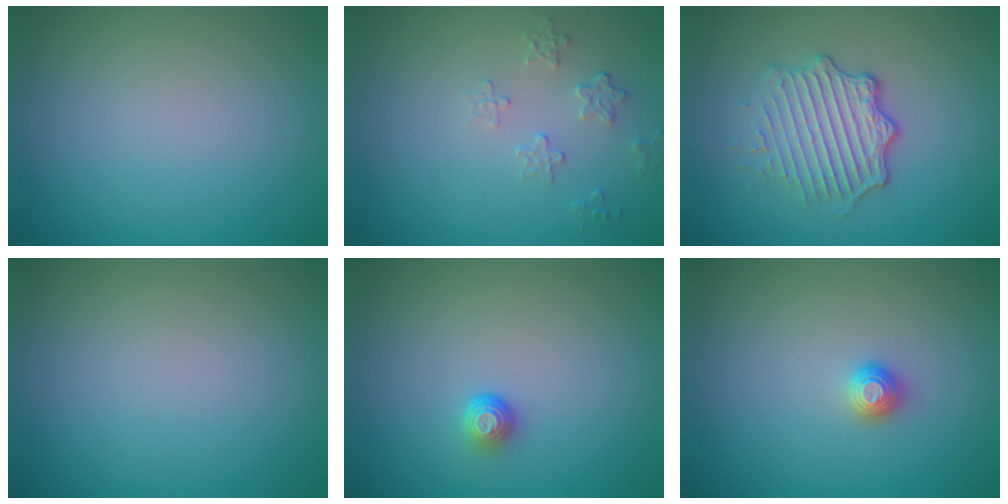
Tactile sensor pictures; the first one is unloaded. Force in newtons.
{"total": 1.6, "press": 0.9, "slide": 1.4}
{"total": 4.7, "press": 3.3, "slide": 3.3}
{"total": 0.0}
{"total": 1.3, "press": 1.0, "slide": 0.9}
{"total": 1.1, "press": 1.0, "slide": 0.2}